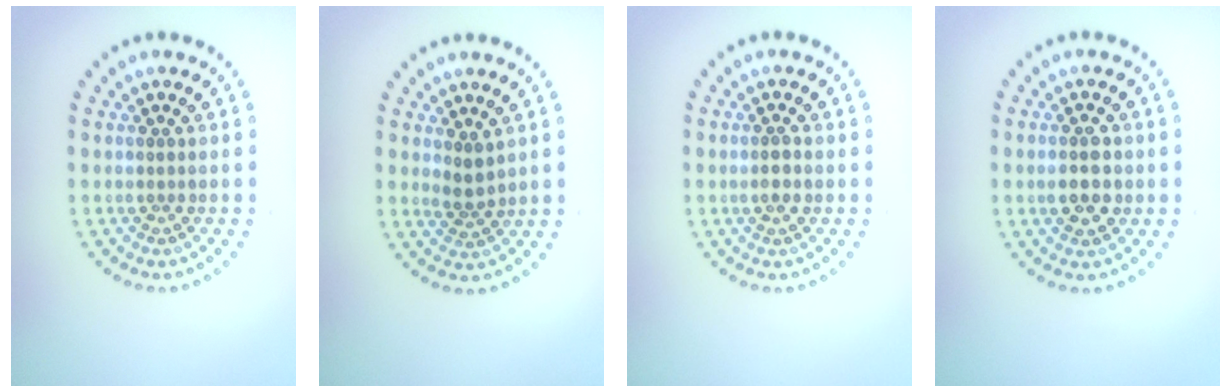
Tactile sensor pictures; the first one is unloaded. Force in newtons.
{"total": 1.6, "press": 1.3, "slide": 1.0}
{"total": 1.3, "press": 1.3, "slide": 0.3}
{"total": 2.9, "press": 2.9, "slide": 0.0}